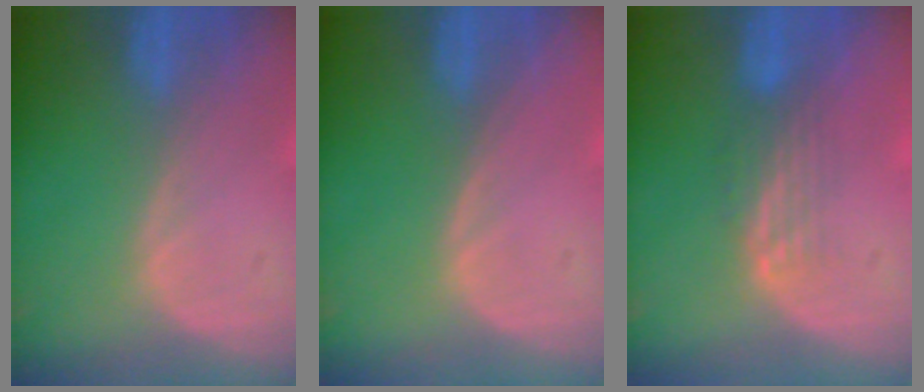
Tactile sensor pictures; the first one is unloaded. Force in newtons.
{"total": 0.0}
{"total": 3.4, "press": 2.9, "slide": 1.8}